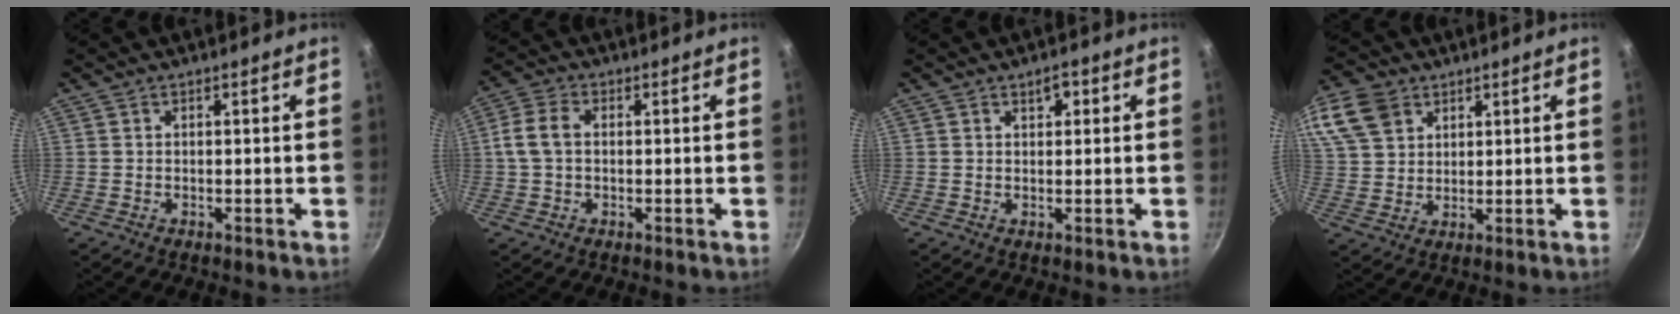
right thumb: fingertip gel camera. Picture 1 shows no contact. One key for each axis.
{"total": 5.5, "fx": 0.3, "fy": 3.6, "fz": 4.1, "tx": -0.091, "ty": 0.015, "tz": -0.002}
{"total": 2.5, "fx": 1.0, "fy": 1.6, "fz": 1.7, "tx": -0.011, "ty": -0.003, "tz": 0.013}
{"total": 12.4, "fx": 6.2, "fy": 8.9, "fz": 6.0, "tx": -0.119, "ty": 0.001, "tz": 0.125}